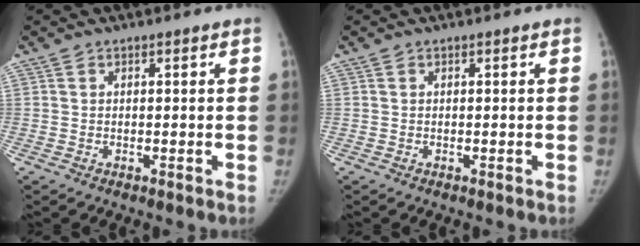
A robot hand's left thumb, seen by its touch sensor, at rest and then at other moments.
{"total": 0.0}